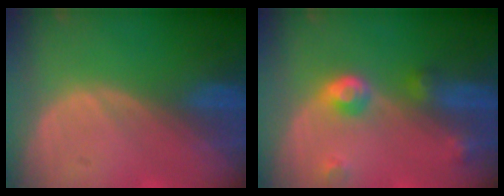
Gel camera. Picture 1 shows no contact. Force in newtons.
{"total": 4.8, "press": 4.3, "slide": 2.0}